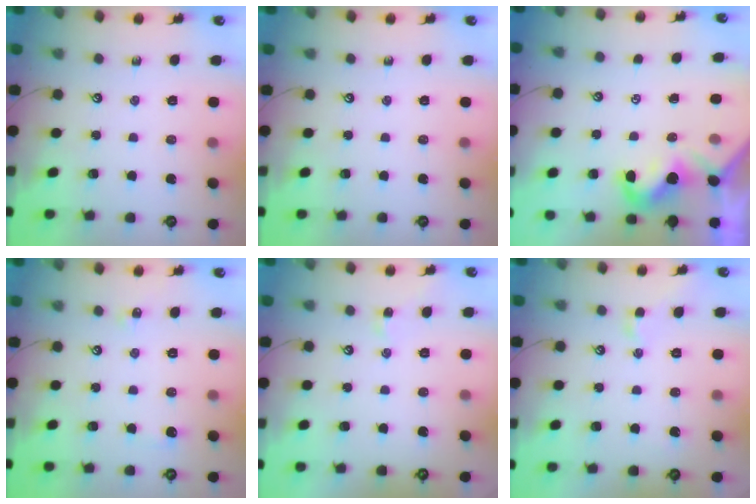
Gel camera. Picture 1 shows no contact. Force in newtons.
{"total": 0.0}
{"total": 2.1, "press": 2.0, "slide": 0.6}
{"total": 3.2, "press": 3.1, "slide": 0.5}
{"total": 1.3, "press": 1.3, "slide": 0.3}
{"total": 2.2, "press": 2.1, "slide": 0.5}